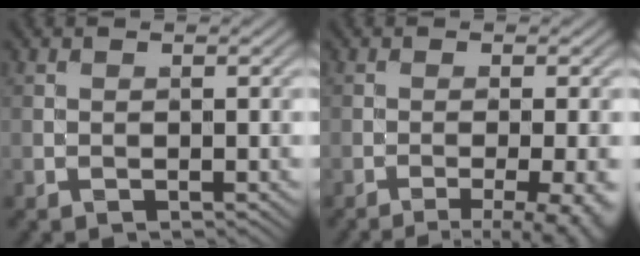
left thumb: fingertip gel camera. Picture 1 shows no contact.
{"total": 7.7, "force": [-4.4, 2.1, 6.0], "torque": [-0.074, -0.004, -0.047]}